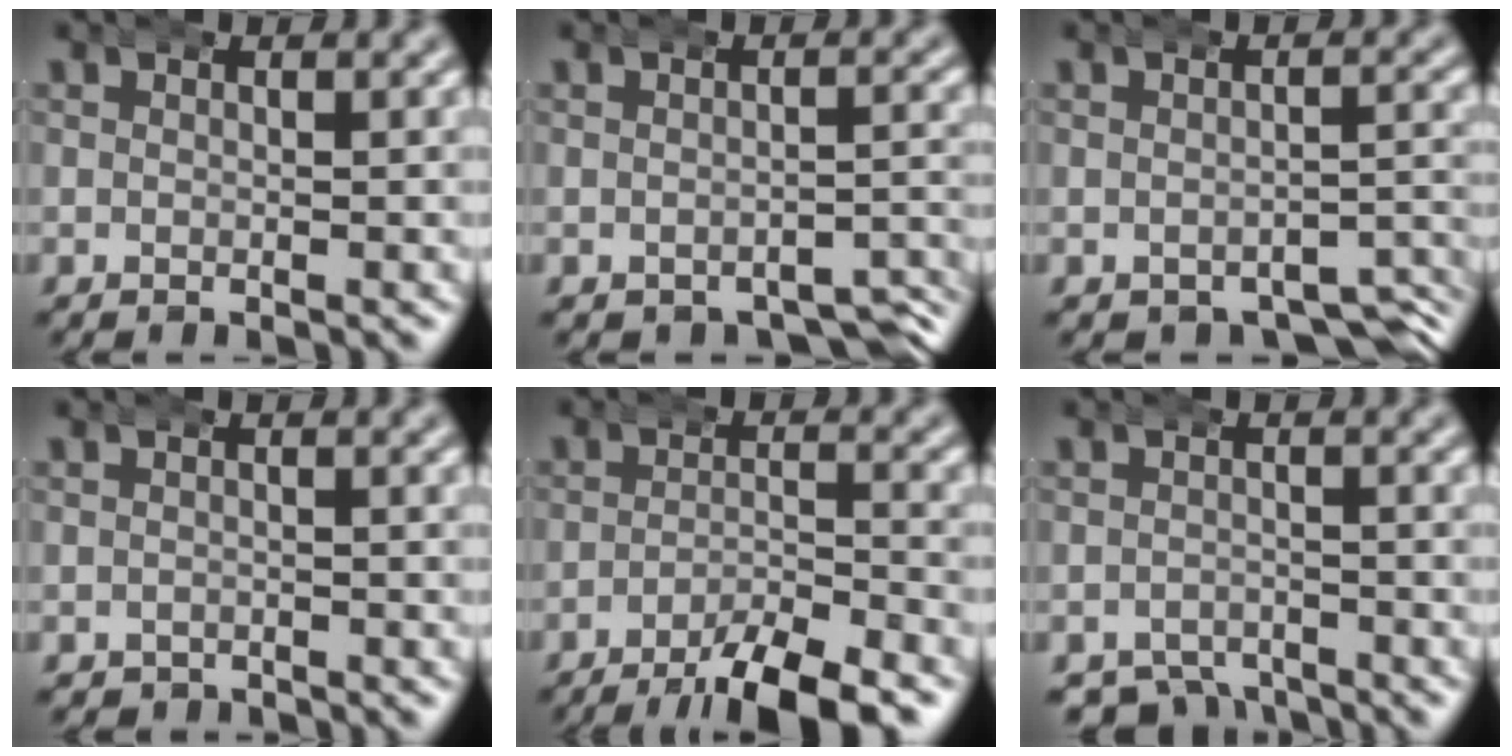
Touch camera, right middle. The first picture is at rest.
{"total": 4.3, "force": [-3.8, 1.6, 1.3], "torque": [-0.011, -0.011, -0.055]}
{"total": 6.1, "force": [-5.1, 2.5, 2.0], "torque": [-0.004, -0.012, -0.074]}
{"total": 1.3, "force": [-1.1, 0.6, -0.3], "torque": [0.004, -0.012, -0.009]}
{"total": 7.2, "force": [-6.1, 1.4, 3.7], "torque": [-0.048, -0.013, -0.095]}
{"total": 5.1, "force": [-4.5, 2.3, 0.9], "torque": [-0.007, -0.023, -0.067]}